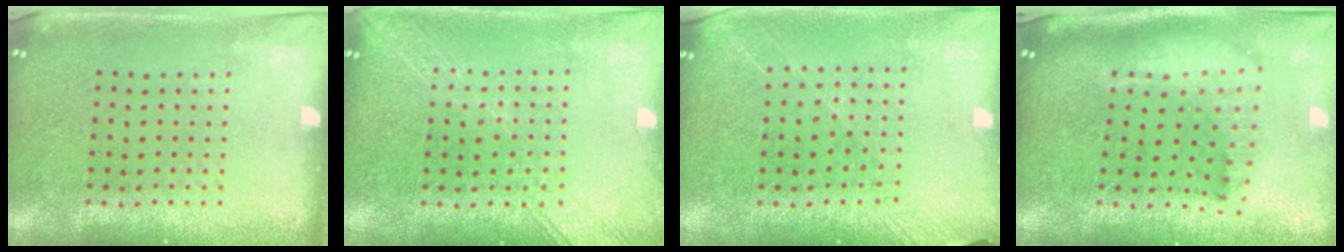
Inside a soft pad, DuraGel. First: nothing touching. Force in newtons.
{"total": 1.7, "press": 1.7, "slide": 0.2}
{"total": 1.3, "press": 1.2, "slide": 0.6}
{"total": 2.2, "press": 1.7, "slide": 1.4}